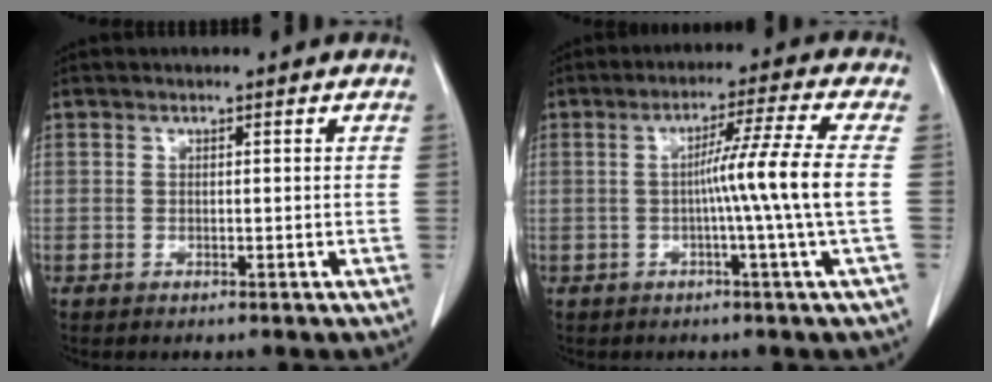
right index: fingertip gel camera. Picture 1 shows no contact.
{"total": 8.7, "force": [-0.8, -2.6, 8.2], "torque": [-0.133, 0.003, -0.010]}